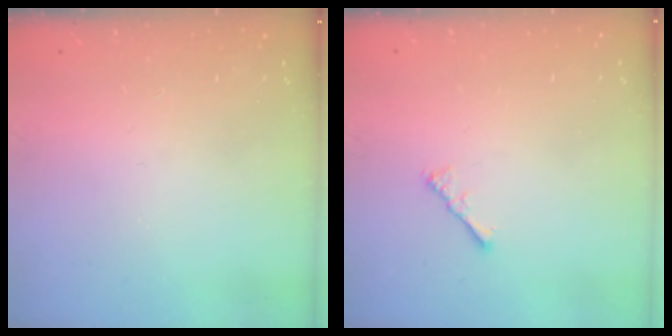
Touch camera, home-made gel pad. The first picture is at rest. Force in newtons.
{"total": 2.2, "press": 2.1, "slide": 0.5}